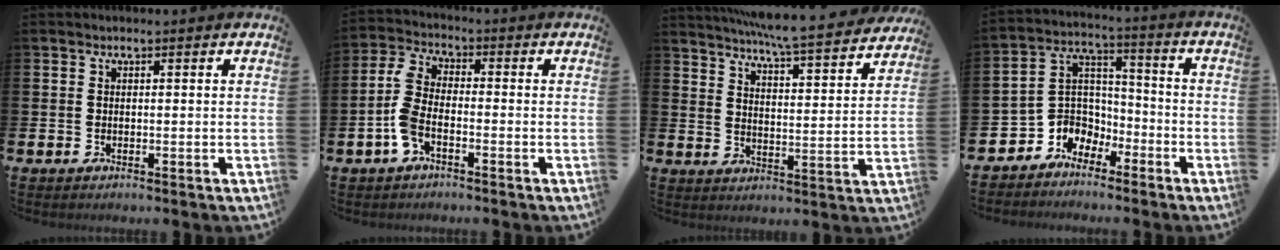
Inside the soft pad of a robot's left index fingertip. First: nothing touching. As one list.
[{"total": 5.3, "force": [-1.6, 2.5, 4.4], "torque": [-0.099, 0.000, -0.033]}, {"total": 7.3, "force": [6.9, -0.1, 2.4], "torque": [-0.066, -0.050, 0.118]}, {"total": 4.6, "force": [-3.0, 3.5, -0.4], "torque": [-0.012, -0.012, -0.065]}]